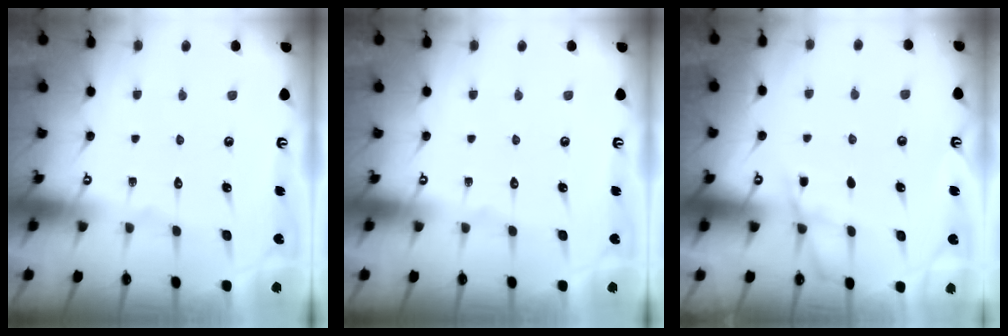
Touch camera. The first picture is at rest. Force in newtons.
{"total": 0.0}
{"total": 3.8, "press": 3.7, "slide": 0.6}